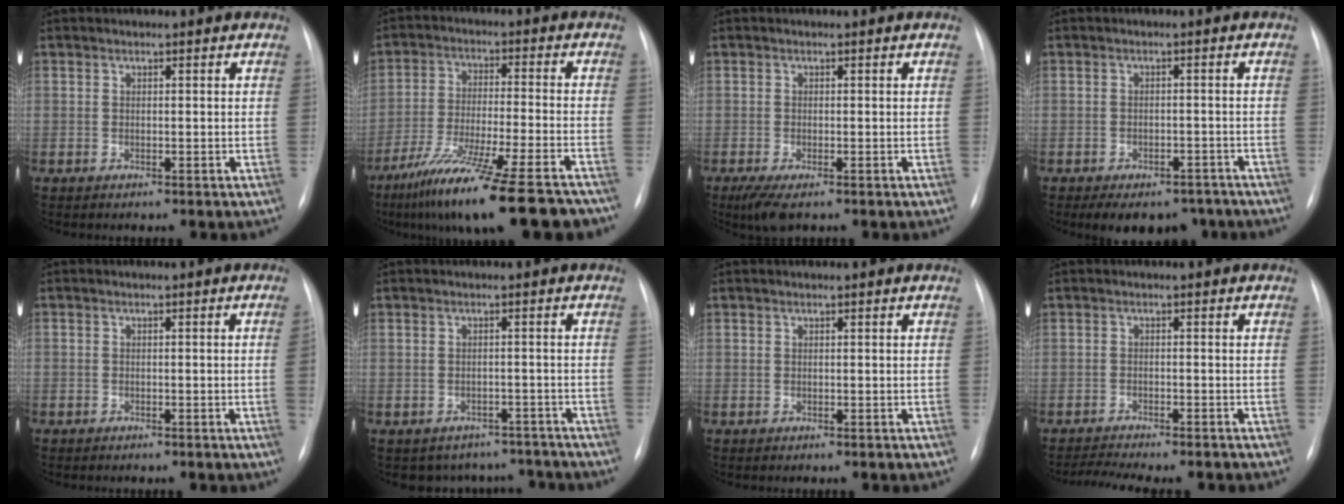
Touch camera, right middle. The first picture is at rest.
{"total": 21.1, "force": [-16.5, 1.1, 13.0], "torque": [-0.174, -0.034, -0.264]}
{"total": 3.8, "force": [-2.4, 1.1, 2.8], "torque": [-0.056, -0.011, -0.038]}
{"total": 10.5, "force": [-8.0, 5.5, 4.1], "torque": [-0.054, 0.010, -0.100]}
{"total": 1.2, "force": [-0.5, -0.4, 1.0], "torque": [-0.017, 0.004, -0.013]}
{"total": 7.3, "force": [-6.4, 3.6, -0.2], "torque": [0.017, 0.024, -0.070]}
{"total": 0.0}
{"total": 8.7, "force": [-7.9, 0.9, 3.6], "torque": [-0.049, -0.002, -0.111]}